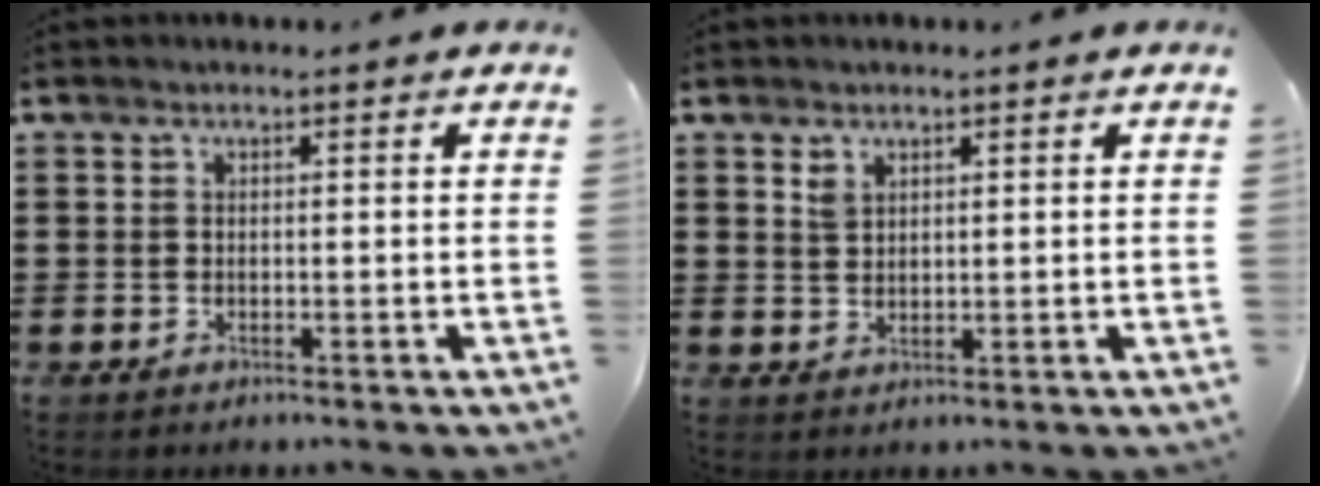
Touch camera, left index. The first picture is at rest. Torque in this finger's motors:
{"motor_torque": [0.08, 0.05, 0.00, 0.03]}